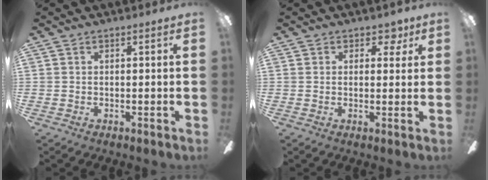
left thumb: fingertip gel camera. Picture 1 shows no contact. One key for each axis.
{"total": 3.8, "fx": 2.2, "fy": 2.7, "fz": 1.6, "tx": -0.005, "ty": -0.003, "tz": 0.034}